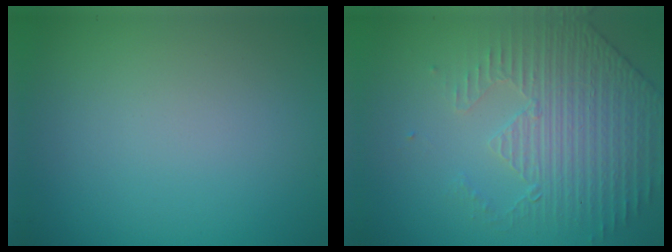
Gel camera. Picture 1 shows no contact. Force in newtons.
{"total": 4.4, "press": 3.6, "slide": 2.6}